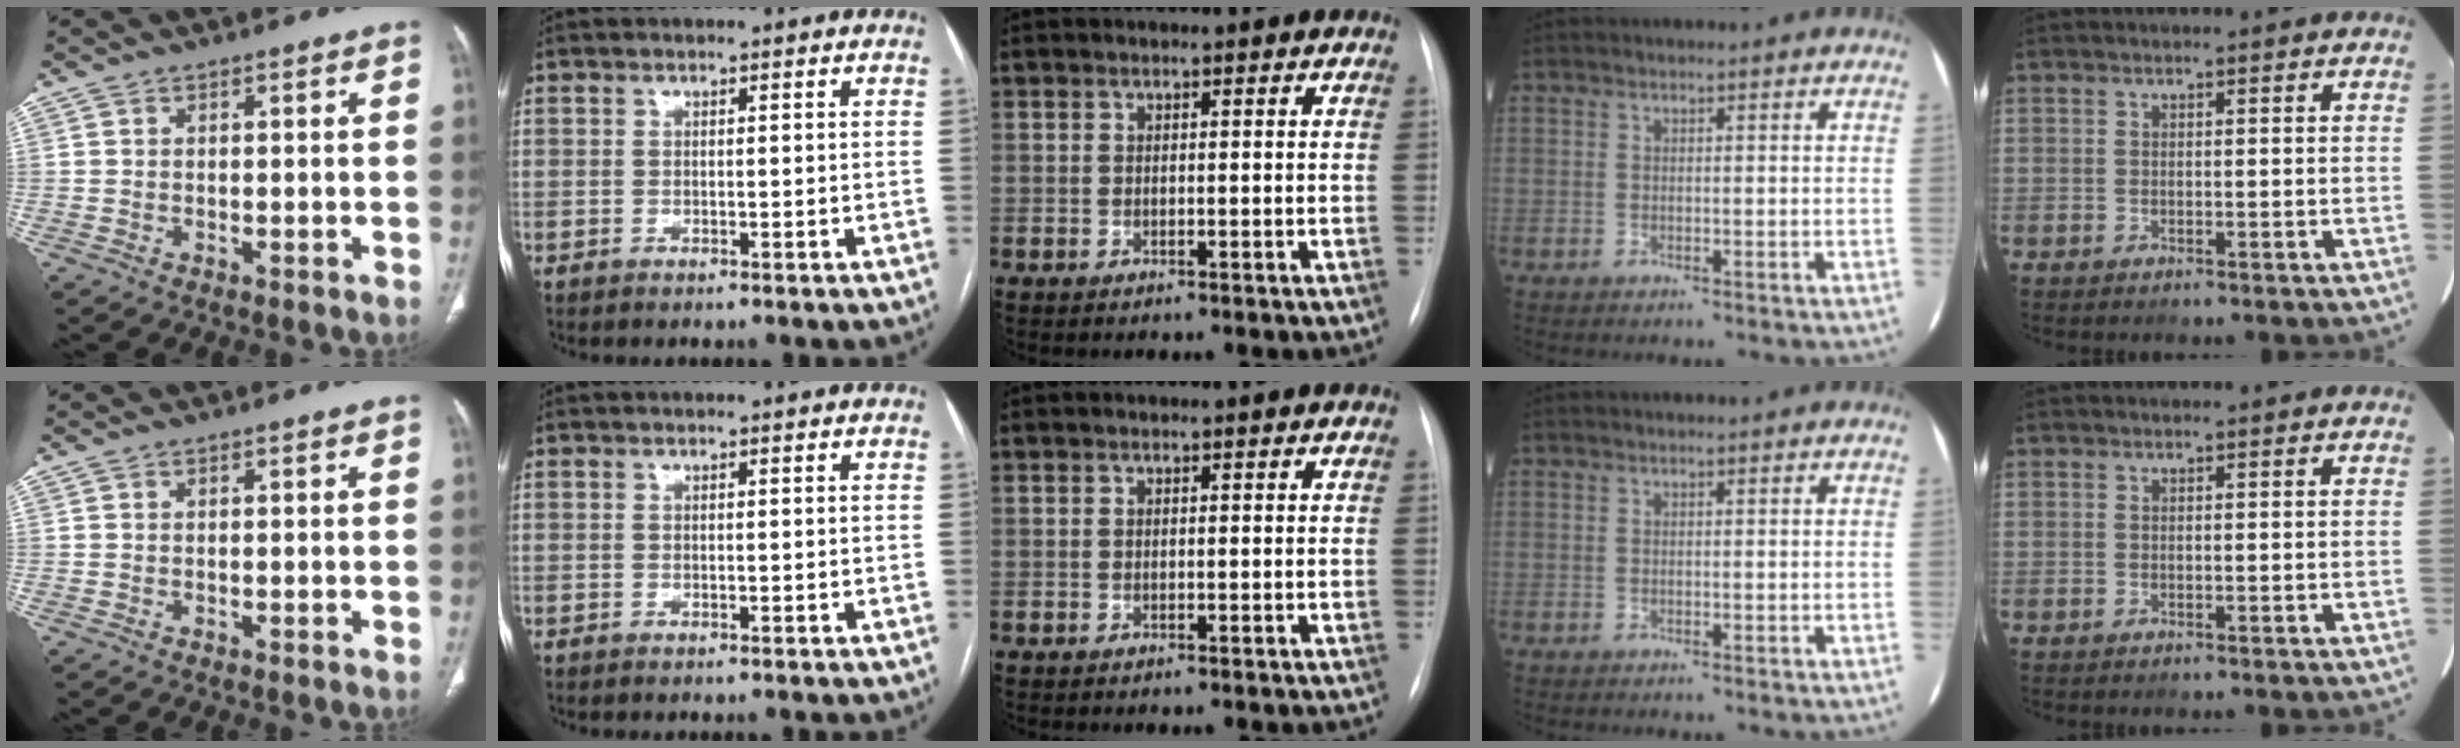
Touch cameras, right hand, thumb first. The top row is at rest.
{}